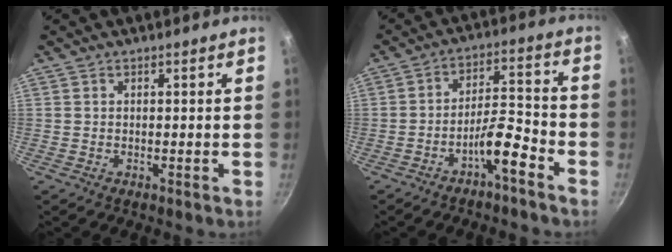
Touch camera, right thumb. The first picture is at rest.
{"total": 7.4, "force": [-4.7, 1.7, 5.4], "torque": [-0.087, 0.048, -0.076]}